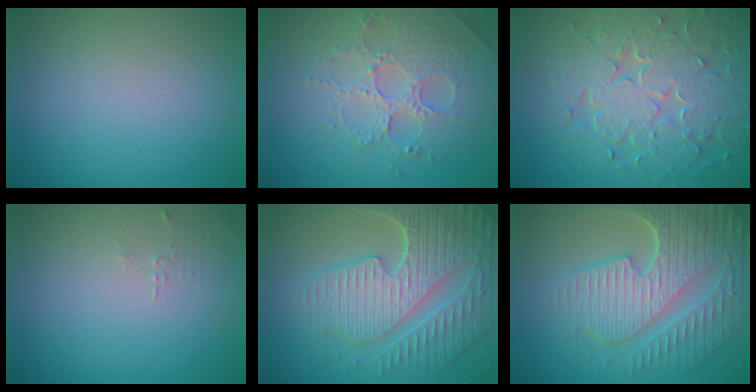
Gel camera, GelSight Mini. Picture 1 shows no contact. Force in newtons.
{"total": 4.2, "press": 4.0, "slide": 1.3}
{"total": 8.7, "press": 6.3, "slide": 6.0}
{"total": 0.9, "press": 0.9, "slide": 0.3}
{"total": 9.1, "press": 6.5, "slide": 6.3}
{"total": 9.3, "press": 6.3, "slide": 6.8}